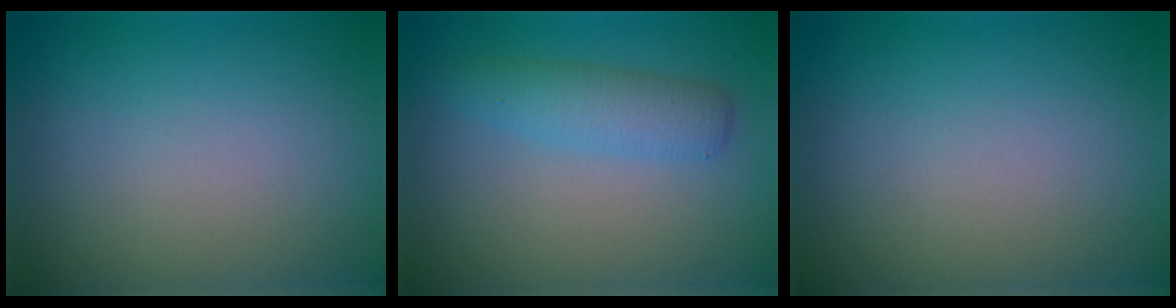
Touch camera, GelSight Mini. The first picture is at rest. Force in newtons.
{"total": 2.9, "press": 2.9, "slide": 0.1}
{"total": 0.0}